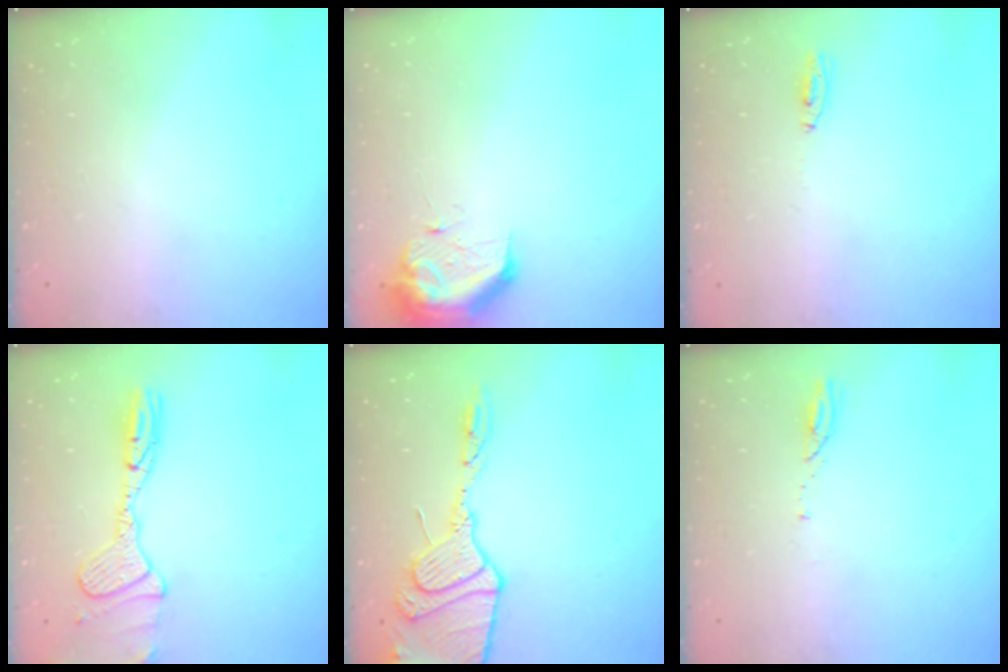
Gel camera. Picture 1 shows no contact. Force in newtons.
{"total": 10.4, "press": 10.4, "slide": 0.9}
{"total": 3.4, "press": 2.9, "slide": 1.7}
{"total": 14.0, "press": 13.9, "slide": 1.7}
{"total": 16.8, "press": 16.7, "slide": 1.5}
{"total": 4.4, "press": 4.3, "slide": 0.7}